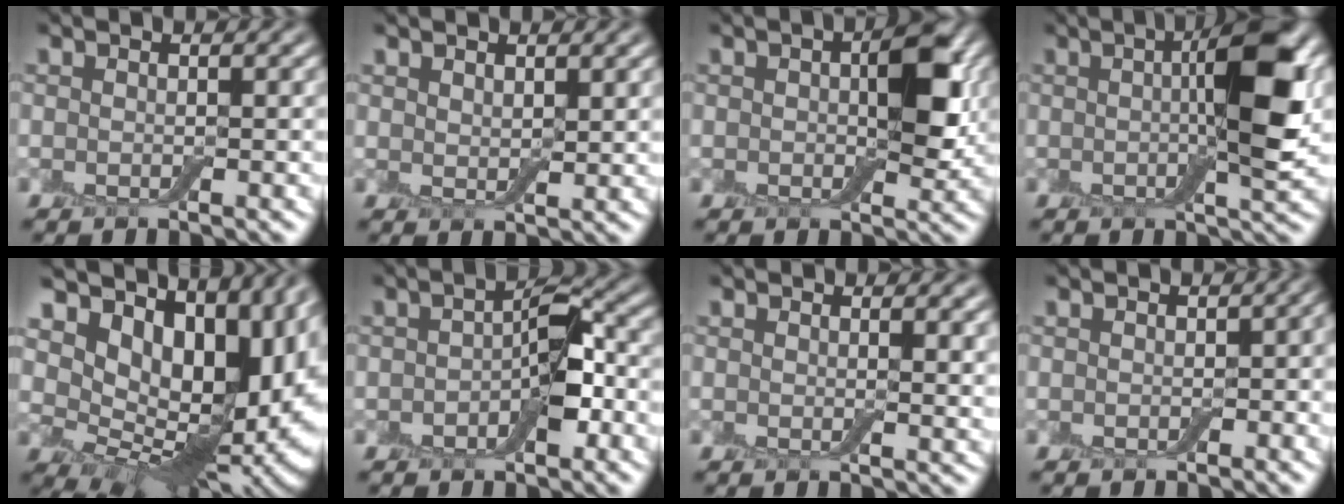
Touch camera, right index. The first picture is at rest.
{"total": 1.3, "force": [1.0, 0.6, 0.5], "torque": [-0.013, -0.003, 0.024]}
{"total": 5.4, "force": [0.9, 2.8, 4.5], "torque": [-0.058, 0.003, 0.015]}
{"total": 6.8, "force": [0.8, 1.4, 6.6], "torque": [-0.098, 0.011, 0.008]}
{"total": 16.4, "force": [5.7, 10.1, 11.7], "torque": [-0.147, 0.024, 0.120]}
{"total": 4.5, "force": [-0.7, 2.4, 3.8], "torque": [-0.057, 0.006, -0.017]}
{"total": 1.4, "force": [0.6, 0.7, 1.1], "torque": [-0.016, -0.003, 0.012]}
{"total": 1.7, "force": [-0.2, 1.1, 1.3], "torque": [-0.015, 0.000, -0.003]}